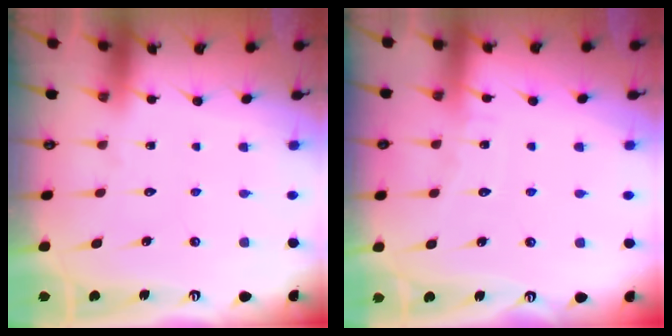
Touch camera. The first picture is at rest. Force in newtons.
{"total": 4.8, "press": 4.8, "slide": 0.4}